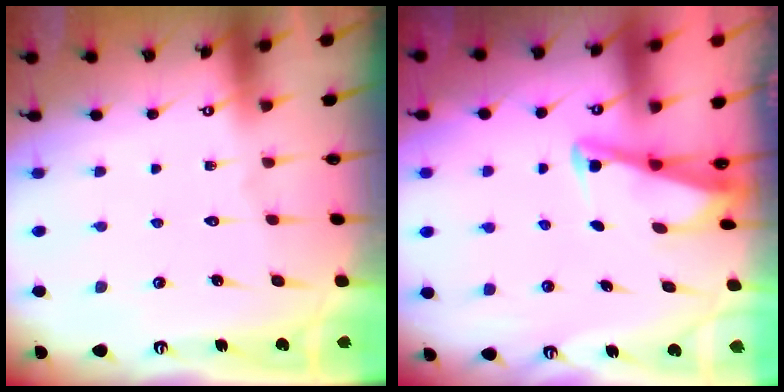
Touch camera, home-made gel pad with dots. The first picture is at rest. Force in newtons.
{"total": 2.7, "press": 2.7, "slide": 0.3}